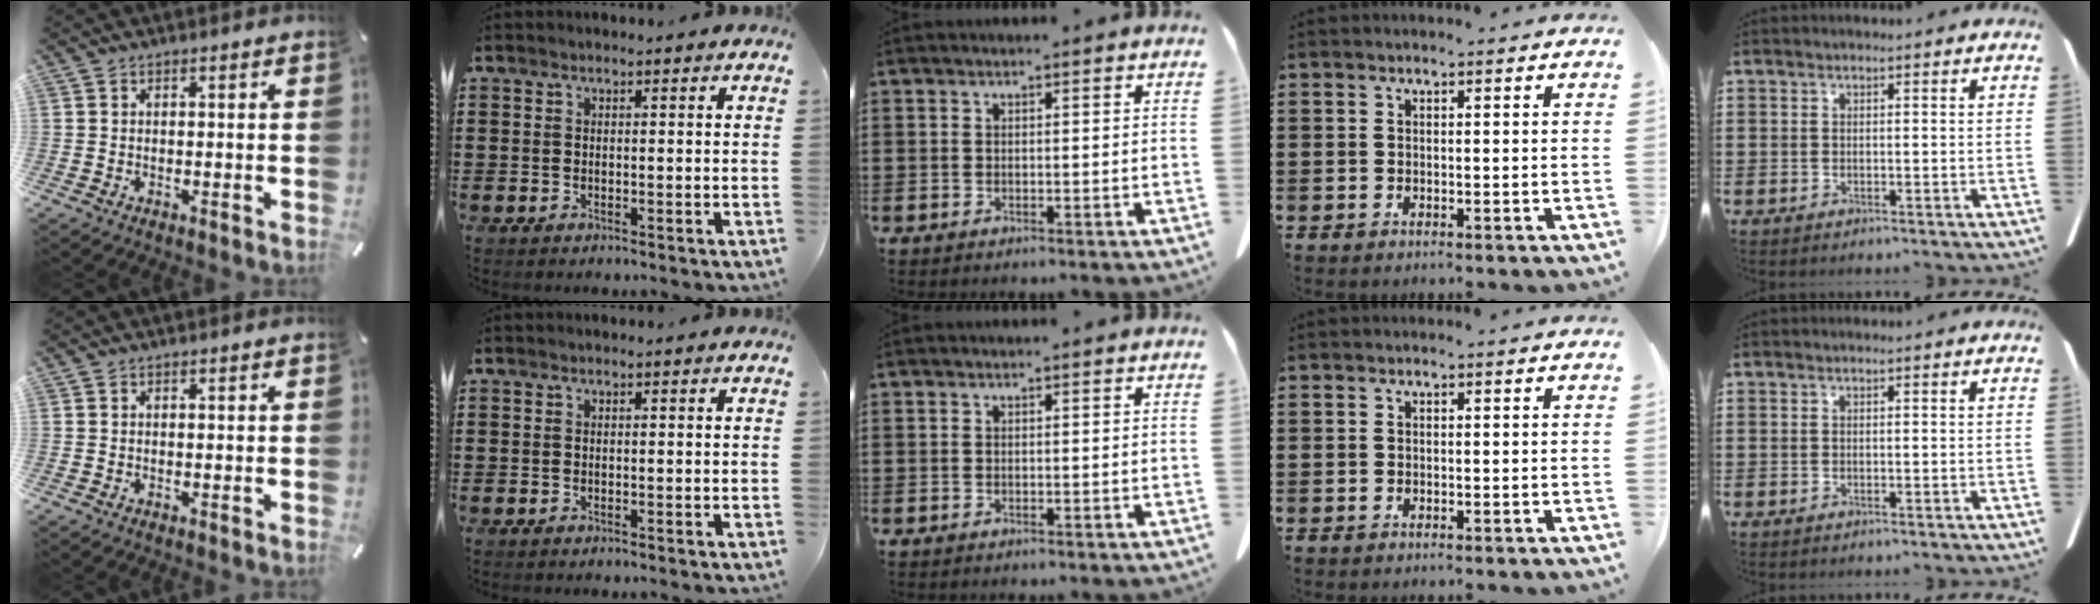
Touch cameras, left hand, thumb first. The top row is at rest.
{}